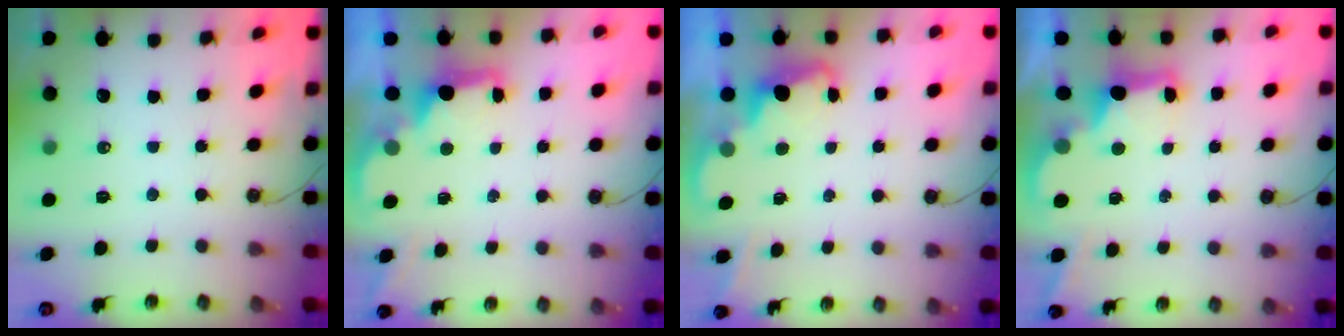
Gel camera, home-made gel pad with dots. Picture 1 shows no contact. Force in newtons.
{"total": 2.0, "press": 1.9, "slide": 0.8}
{"total": 2.4, "press": 2.4, "slide": 0.6}
{"total": 2.9, "press": 2.8, "slide": 0.9}